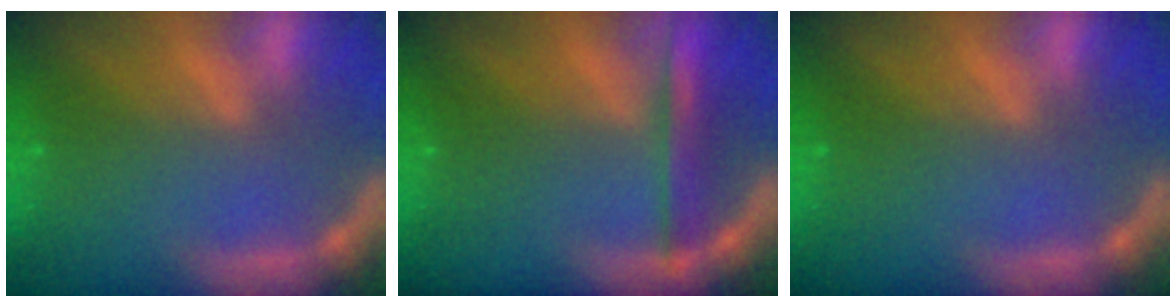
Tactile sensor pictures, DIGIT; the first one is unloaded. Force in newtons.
{"total": 3.5}
{"total": 0.0}